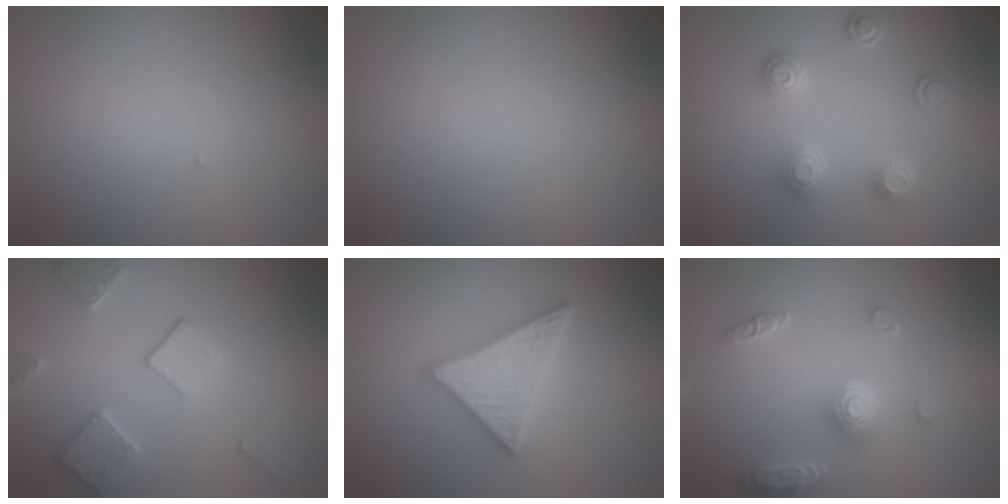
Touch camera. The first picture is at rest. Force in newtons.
{"total": 0.0}
{"total": 2.9, "press": 2.8, "slide": 0.3}
{"total": 5.1, "press": 3.9, "slide": 3.3}
{"total": 4.9, "press": 4.8, "slide": 0.6}
{"total": 4.8, "press": 4.0, "slide": 2.7}